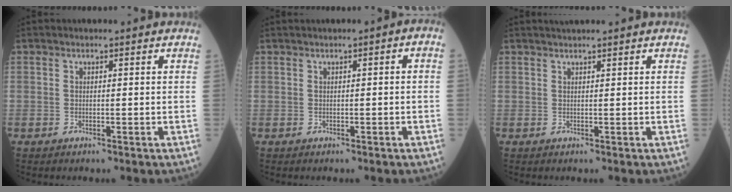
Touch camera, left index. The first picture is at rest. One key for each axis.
{"total": 1.4, "fx": 0.1, "fy": 0.4, "fz": 1.3, "tx": -0.018, "ty": 0.012, "tz": 0.002}
{"total": 2.5, "fx": 2.2, "fy": -0.2, "fz": 1.1, "tx": -0.010, "ty": 0.023, "tz": 0.038}